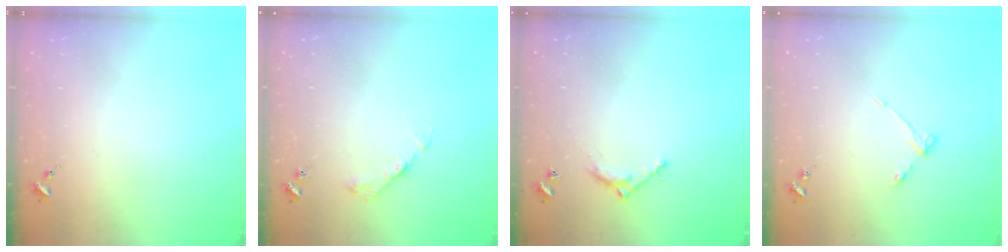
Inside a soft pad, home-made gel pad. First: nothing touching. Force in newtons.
{"total": 4.2, "press": 4.1, "slide": 0.6}
{"total": 5.5, "press": 5.5, "slide": 0.3}
{"total": 4.6, "press": 4.6, "slide": 0.6}